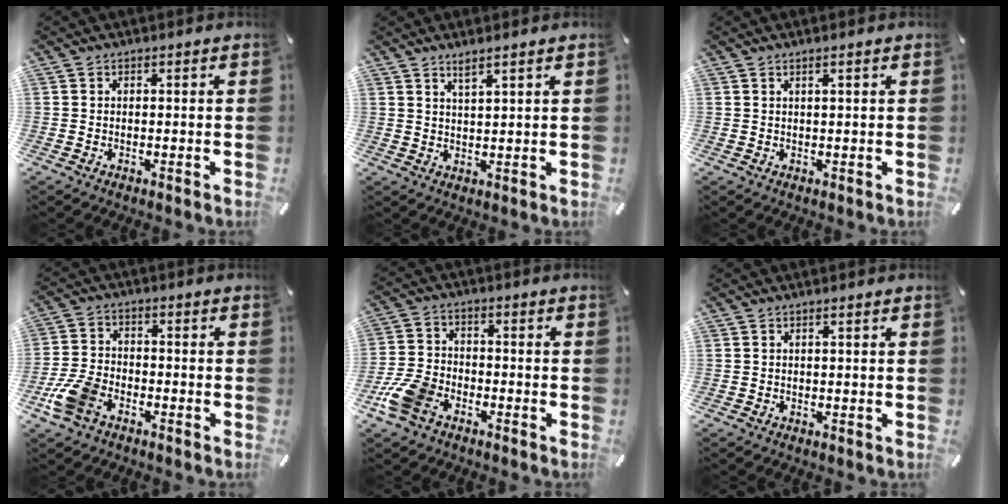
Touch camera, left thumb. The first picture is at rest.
{"total": 3.0, "force": [2.5, -0.2, 1.6], "torque": [-0.036, -0.006, 0.045]}
{"total": 1.3, "force": [0.7, -0.1, 1.1], "torque": [-0.021, -0.001, 0.012]}
{"total": 8.2, "force": [-4.7, 4.9, 4.7], "torque": [-0.107, 0.014, -0.088]}
{"total": 9.1, "force": [-5.3, 5.6, 4.8], "torque": [-0.112, 0.020, -0.101]}
{"total": 0.7, "force": [0.3, 0.0, 0.6], "torque": [-0.009, 0.000, 0.004]}